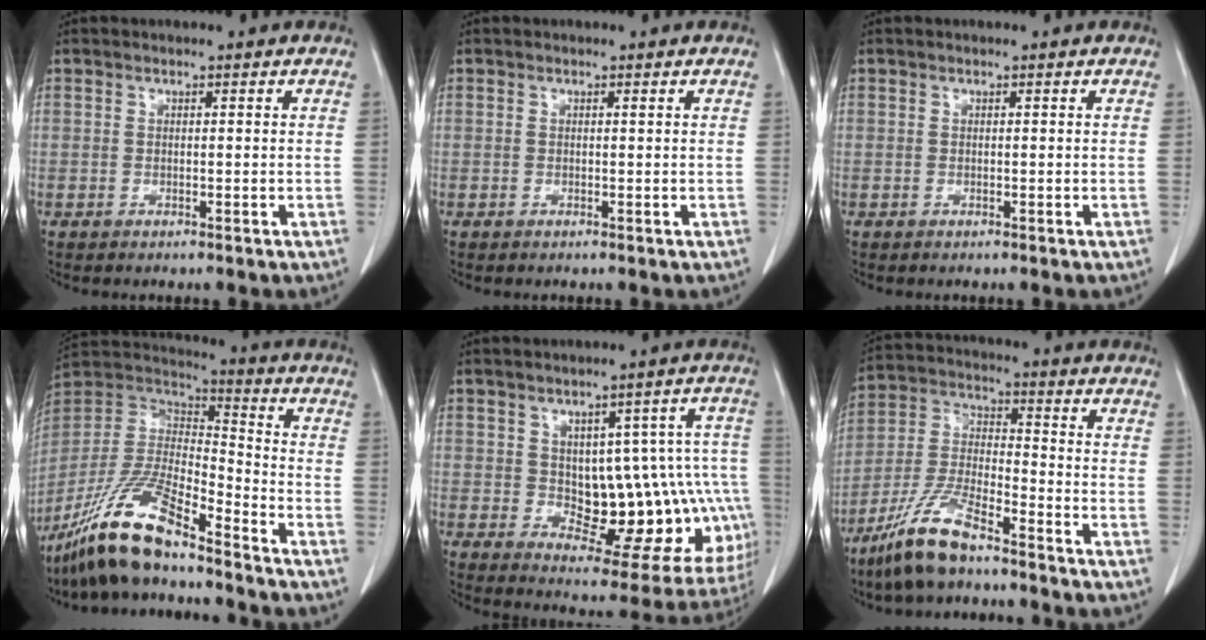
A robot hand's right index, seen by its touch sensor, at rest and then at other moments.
{"total": 0.0}
{"total": 0.0}
{"total": 16.1, "force": [-12.2, 2.5, 10.2], "torque": [-0.209, -0.011, -0.231]}
{"total": 17.3, "force": [-1.0, 8.4, 15.1], "torque": [-0.134, 0.034, 0.012]}
{"total": 10.8, "force": [-8.1, 1.8, 6.9], "torque": [-0.150, -0.017, -0.163]}